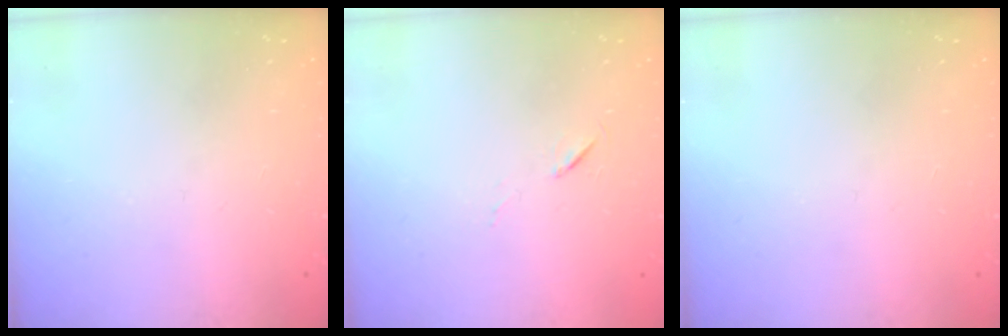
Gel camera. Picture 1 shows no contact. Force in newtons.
{"total": 5.5, "press": 5.1, "slide": 2.1}
{"total": 0.0}